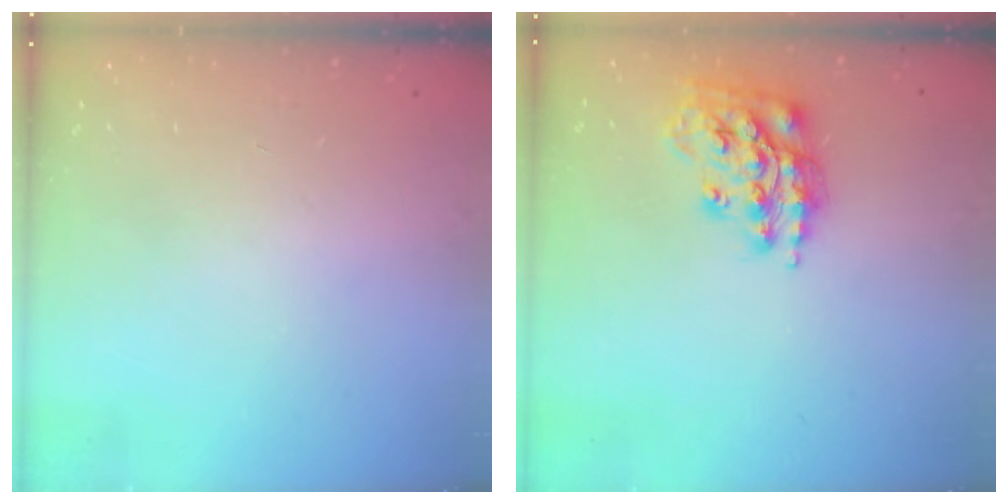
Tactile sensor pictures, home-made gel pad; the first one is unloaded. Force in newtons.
{"total": 15.2, "press": 15.1, "slide": 0.8}